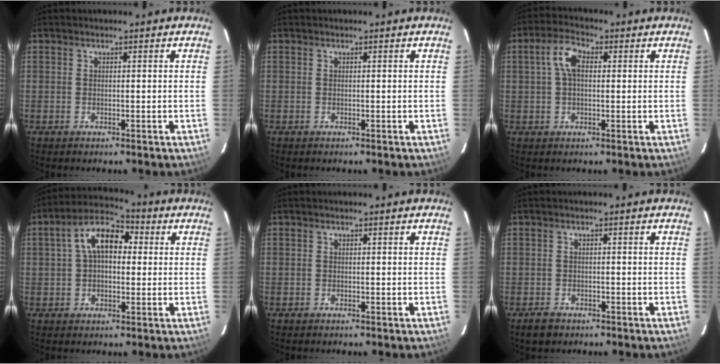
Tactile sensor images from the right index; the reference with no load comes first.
{"total": 0.0}
{"total": 5.3, "force": [0.9, 2.9, 4.4], "torque": [-0.088, 0.019, 0.017]}
{"total": 9.9, "force": [1.9, 6.0, 7.7], "torque": [-0.137, 0.035, 0.026]}
{"total": 0.0}
{"total": 2.8, "force": [-1.8, 2.0, 0.9], "torque": [-0.024, 0.000, -0.029]}